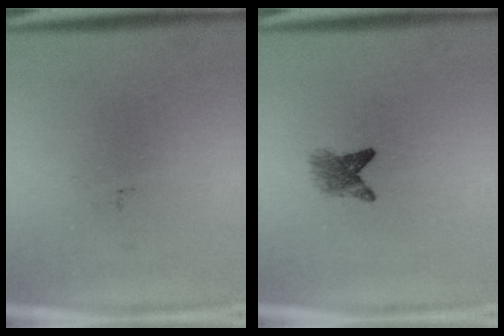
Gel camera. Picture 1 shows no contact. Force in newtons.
{"total": 2.7}